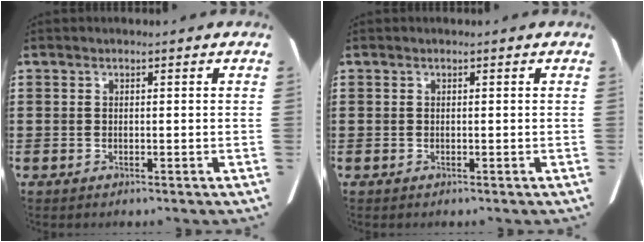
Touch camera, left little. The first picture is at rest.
{"total": 0.0}